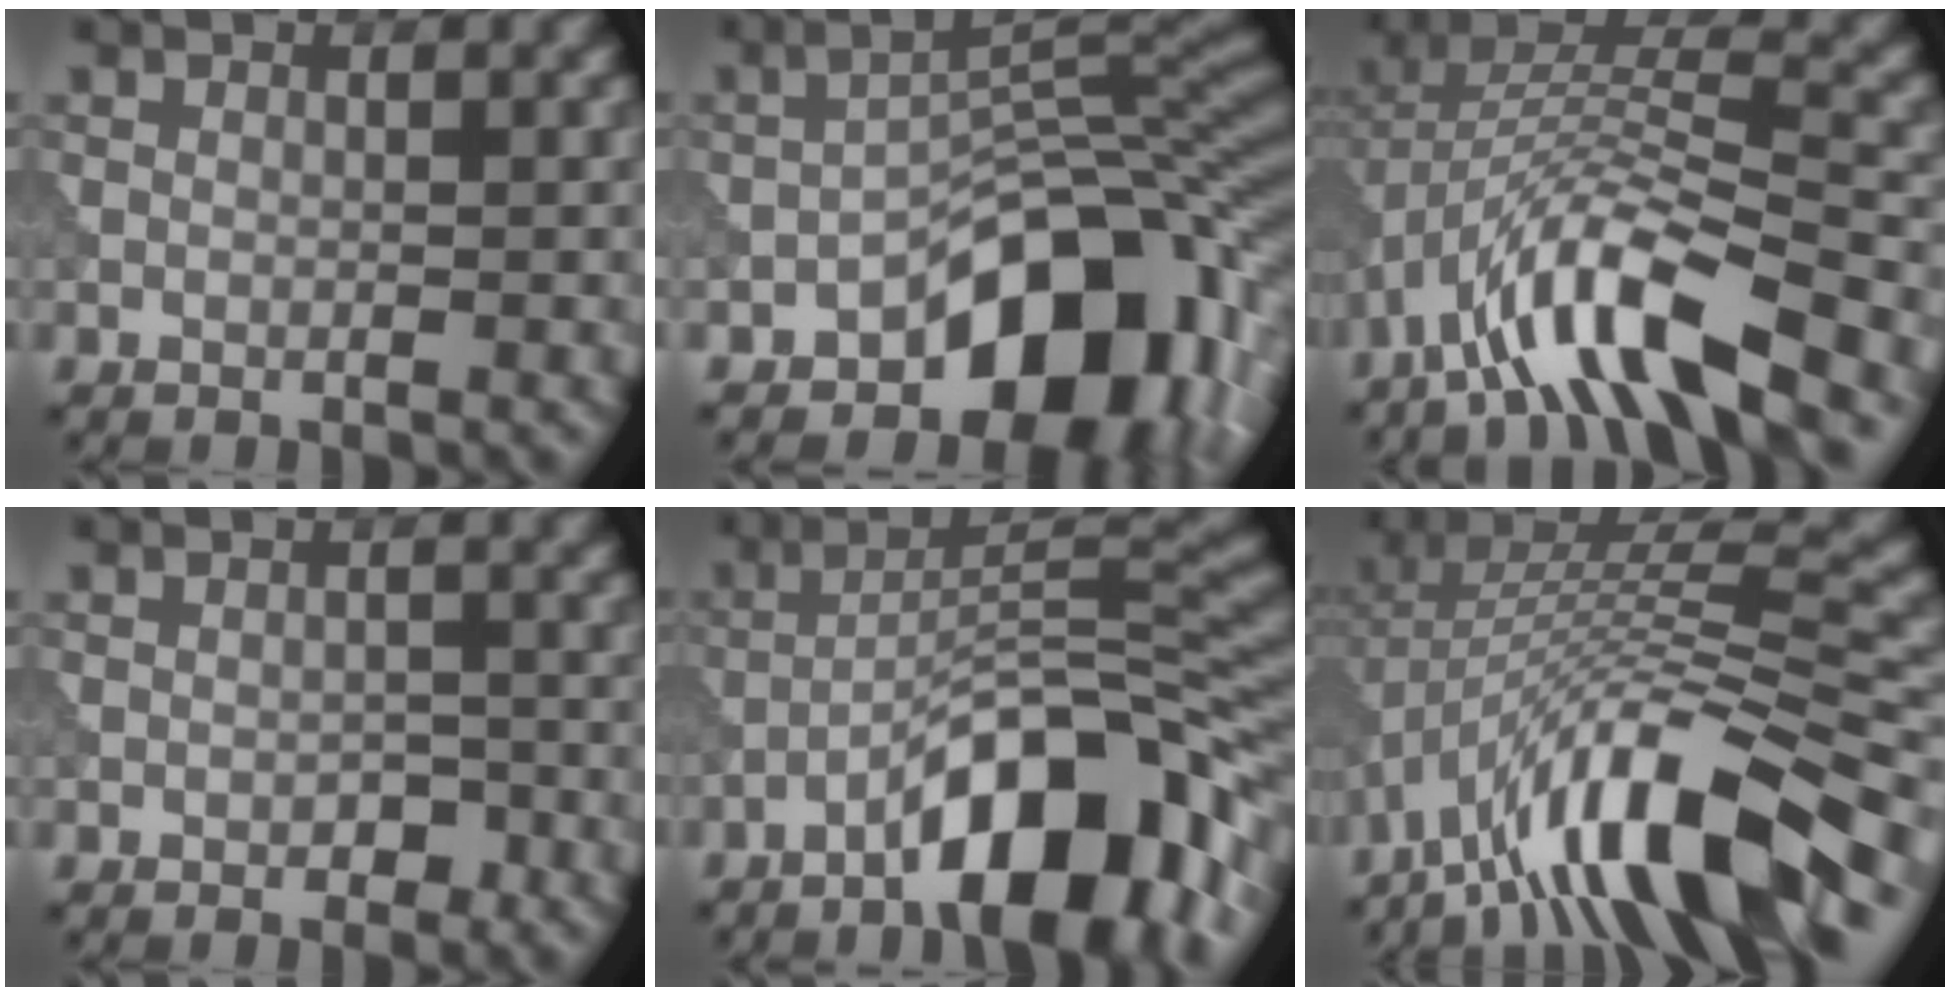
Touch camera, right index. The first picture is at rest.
{"total": 11.6, "force": [-5.5, 6.0, 8.2], "torque": [-0.089, 0.006, -0.097]}
{"total": 10.4, "force": [-6.2, 2.8, 7.9], "torque": [-0.137, 0.013, -0.118]}
{"total": 1.4, "force": [-0.6, 0.8, 0.9], "torque": [-0.013, -0.001, -0.010]}
{"total": 11.0, "force": [-6.3, 3.0, 8.4], "torque": [-0.119, 0.026, -0.110]}
{"total": 13.0, "force": [-7.2, 3.8, 10.1], "torque": [-0.174, 0.026, -0.126]}